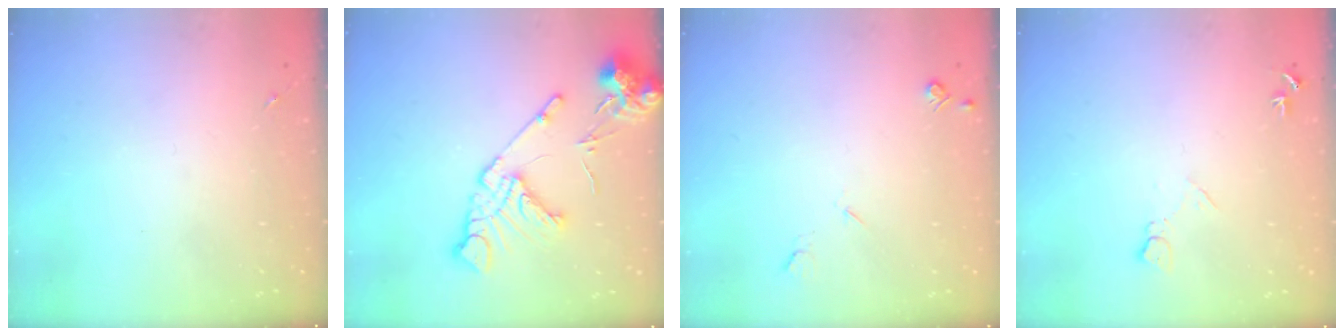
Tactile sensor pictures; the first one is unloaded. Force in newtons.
{"total": 15.5, "press": 15.4, "slide": 2.0}
{"total": 4.6, "press": 4.5, "slide": 0.7}
{"total": 7.4, "press": 7.3, "slide": 0.9}